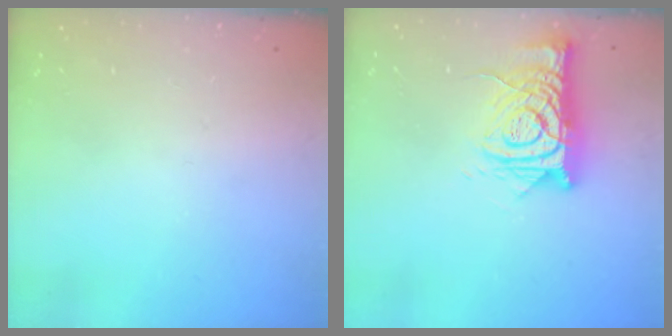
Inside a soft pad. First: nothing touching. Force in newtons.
{"total": 13.3, "press": 13.3, "slide": 1.1}